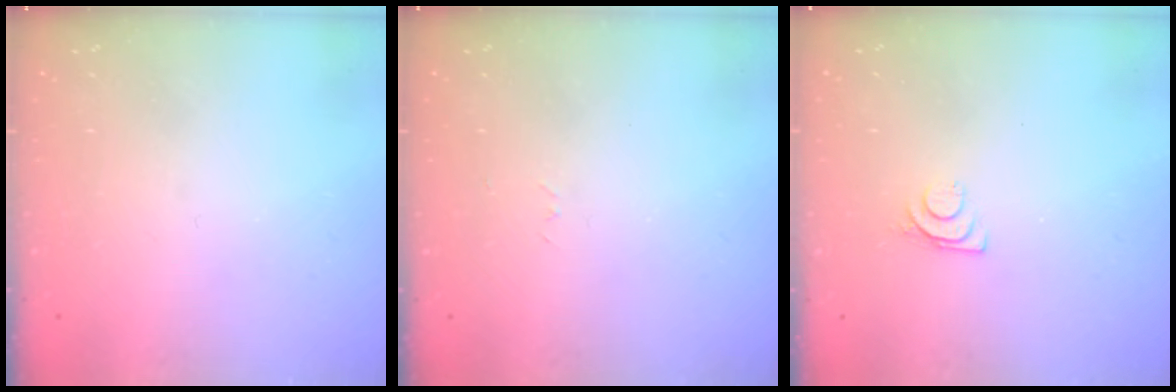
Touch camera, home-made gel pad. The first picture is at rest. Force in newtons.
{"total": 2.6, "press": 2.6, "slide": 0.4}
{"total": 6.5, "press": 6.5, "slide": 0.7}